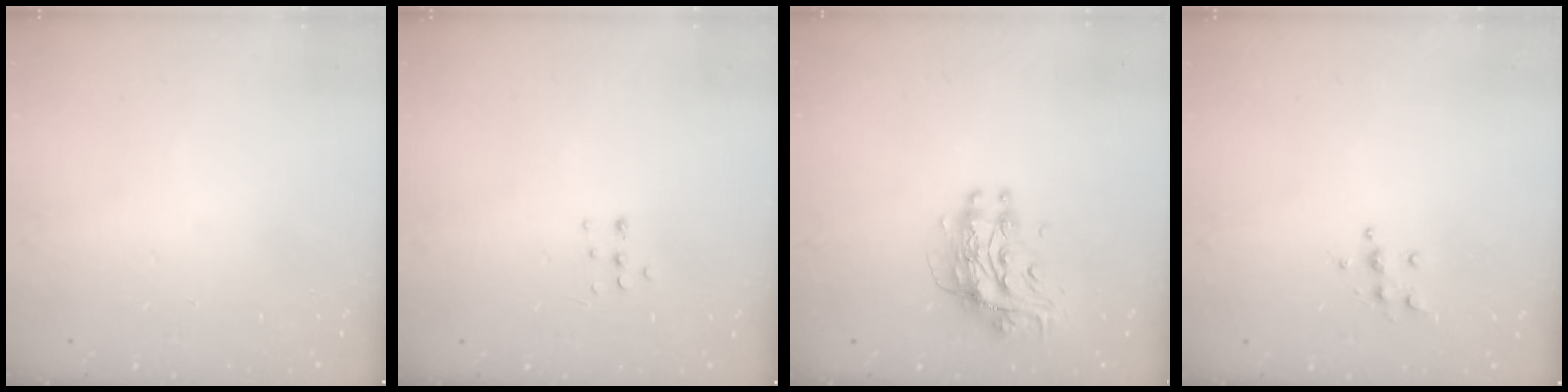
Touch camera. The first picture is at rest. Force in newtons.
{"total": 3.8, "press": 3.7, "slide": 0.9}
{"total": 9.7, "press": 9.6, "slide": 0.9}
{"total": 6.7, "press": 6.7, "slide": 0.8}